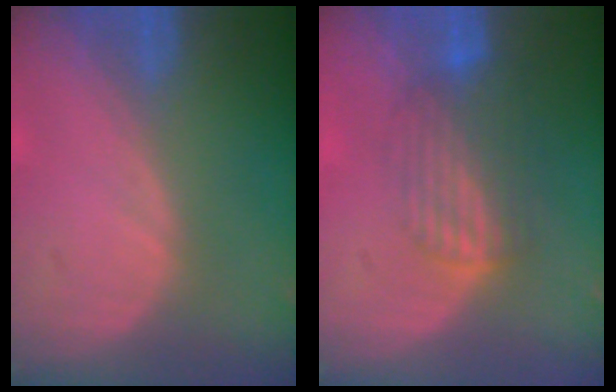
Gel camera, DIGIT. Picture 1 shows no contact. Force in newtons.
{"total": 7.0, "press": 5.9, "slide": 3.8}